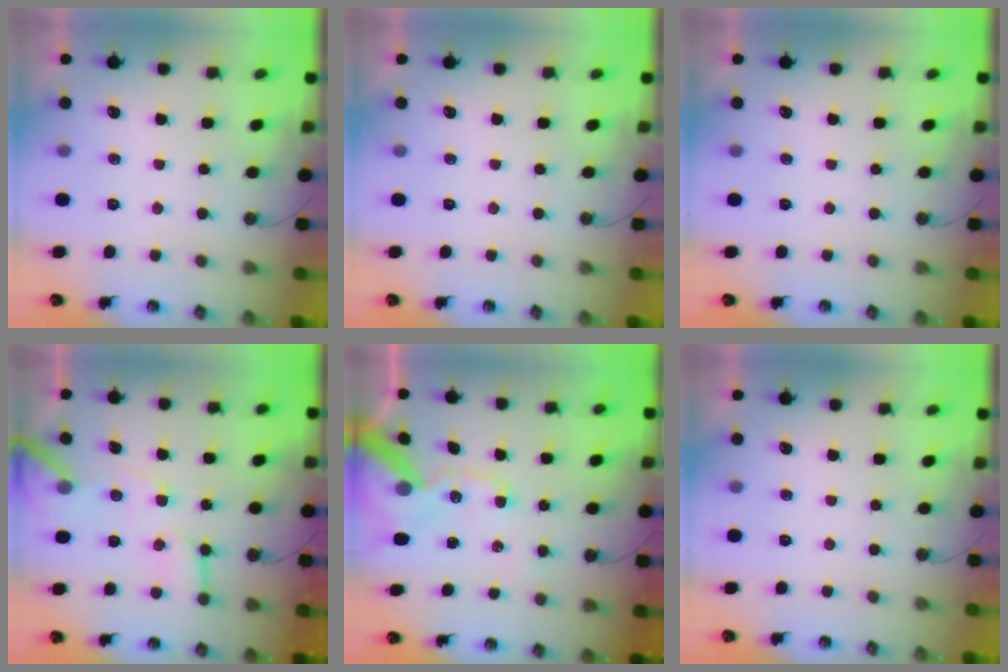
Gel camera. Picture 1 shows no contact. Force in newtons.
{"total": 0.0}
{"total": 0.0}
{"total": 12.0, "press": 11.9, "slide": 1.6}
{"total": 16.2, "press": 16.0, "slide": 2.3}
{"total": 0.0}